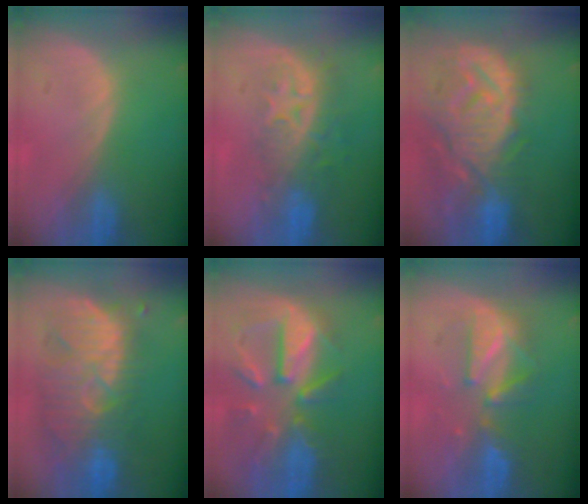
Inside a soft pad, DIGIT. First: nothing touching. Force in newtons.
{"total": 8.5, "press": 7.0, "slide": 4.8}
{"total": 13.3, "press": 11.6, "slide": 6.4}
{"total": 10.5, "press": 10.2, "slide": 2.6}
{"total": 11.0, "press": 9.7, "slide": 5.3}
{"total": 6.2, "press": 6.2, "slide": 0.6}